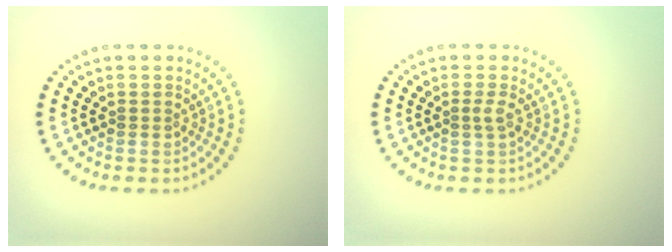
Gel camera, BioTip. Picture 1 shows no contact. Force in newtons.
{"total": 0.9, "press": 0.8, "slide": 0.5}